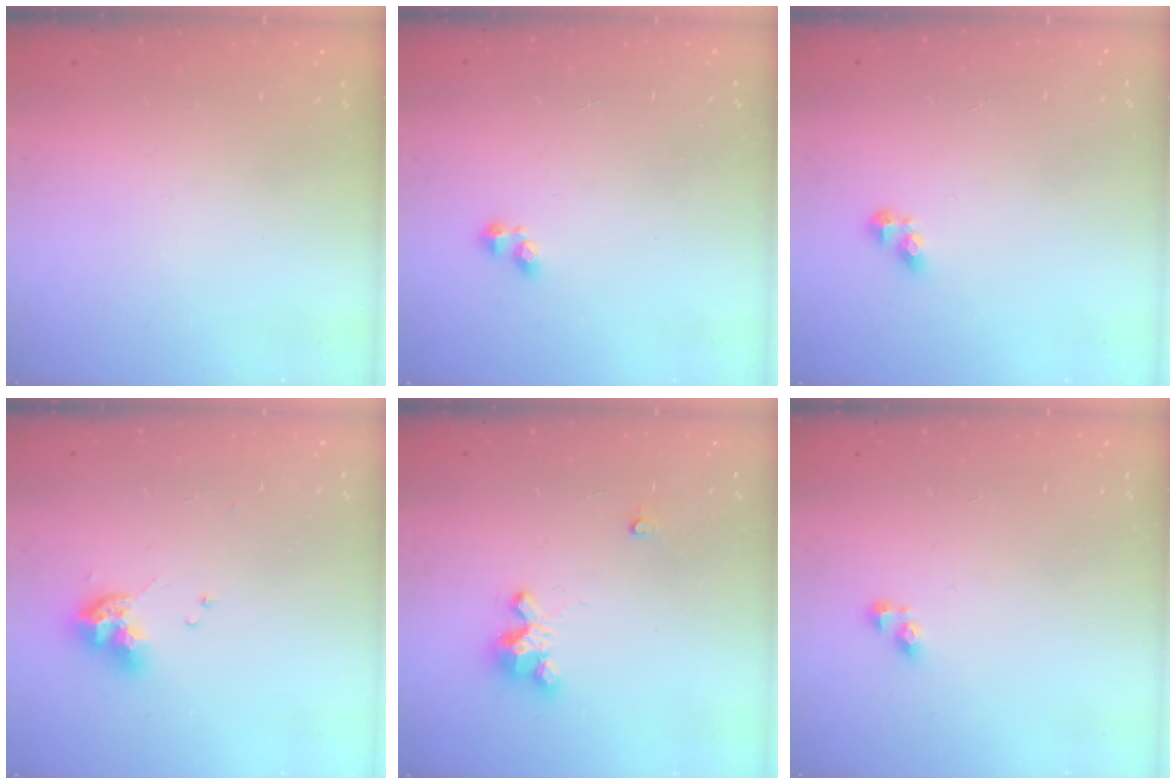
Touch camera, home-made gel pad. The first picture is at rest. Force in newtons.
{"total": 2.4, "press": 2.3, "slide": 0.9}
{"total": 3.5, "press": 3.5, "slide": 0.4}
{"total": 9.6, "press": 9.5, "slide": 0.8}
{"total": 5.6, "press": 5.6, "slide": 0.2}
{"total": 3.2, "press": 3.2, "slide": 0.5}